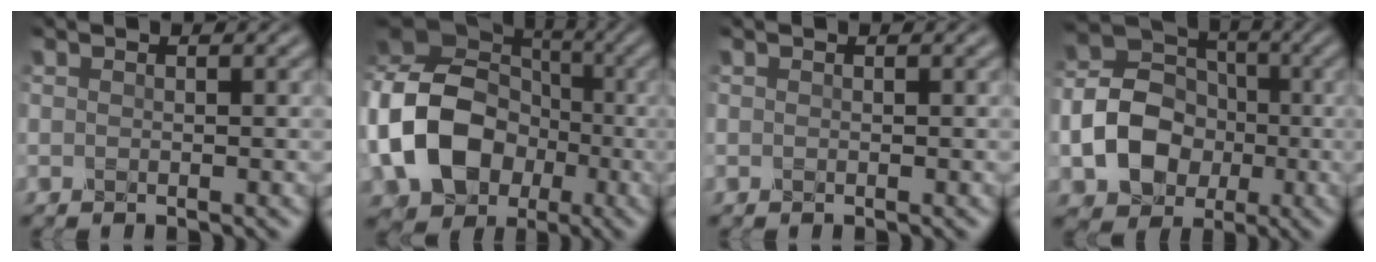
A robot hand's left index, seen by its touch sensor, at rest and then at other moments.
{"total": 13.3, "force": [-2.8, 10.3, 7.8], "torque": [-0.174, -0.010, -0.057]}
{"total": 0.0}
{"total": 8.5, "force": [-1.8, 6.9, 4.6], "torque": [-0.083, -0.005, -0.044]}